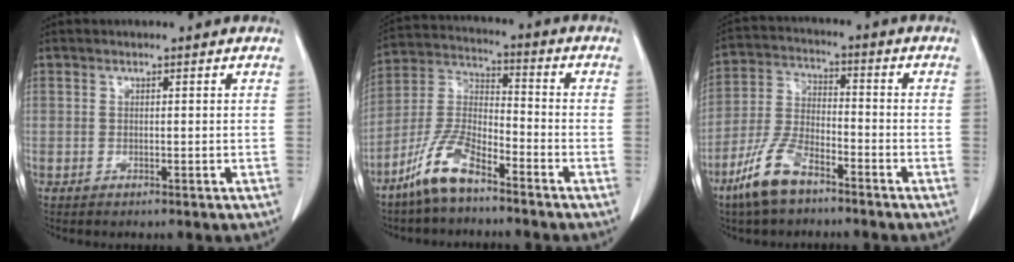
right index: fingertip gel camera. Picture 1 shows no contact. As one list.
[{"total": 9.8, "force": [-7.1, 2.7, 6.3], "torque": [-0.138, -0.002, -0.145]}, {"total": 9.5, "force": [-6.6, 3.4, 6.0], "torque": [-0.135, -0.003, -0.133]}]